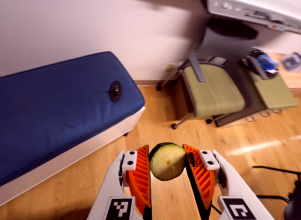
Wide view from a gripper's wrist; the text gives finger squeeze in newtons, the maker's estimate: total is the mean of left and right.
{"total": 9.7, "left": 9.4, "right": 10.1}